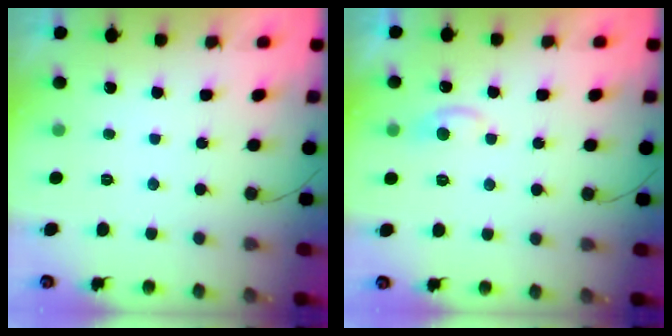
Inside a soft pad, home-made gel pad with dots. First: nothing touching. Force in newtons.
{"total": 5.2, "press": 5.2, "slide": 0.7}